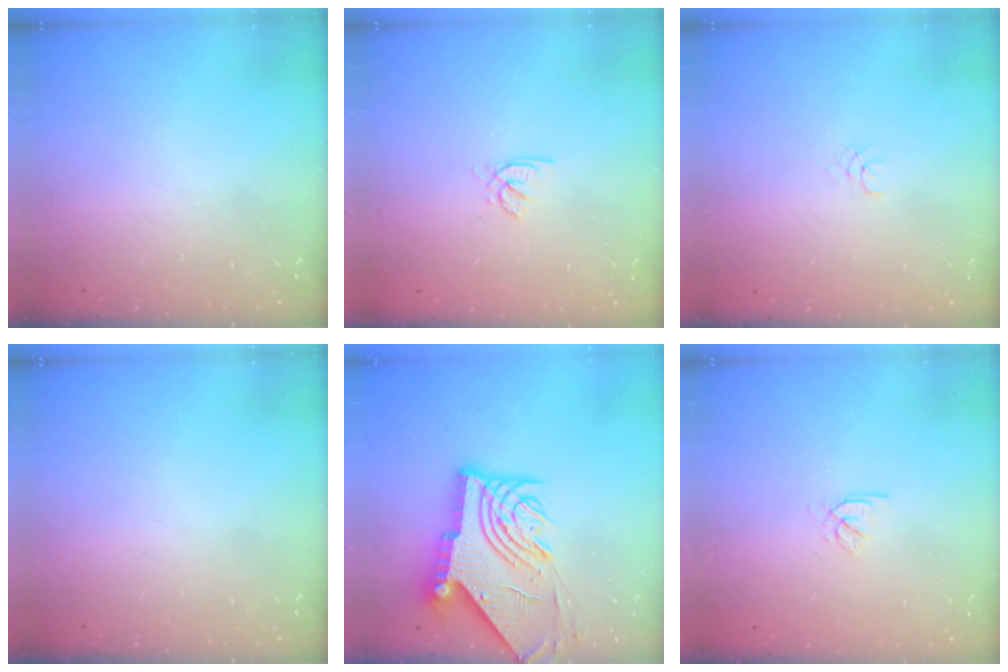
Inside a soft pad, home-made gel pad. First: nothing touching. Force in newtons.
{"total": 1.9, "press": 1.8, "slide": 0.4}
{"total": 1.1, "press": 1.1, "slide": 0.1}
{"total": 0.0}
{"total": 14.9, "press": 14.8, "slide": 1.9}
{"total": 2.3, "press": 2.2, "slide": 0.3}